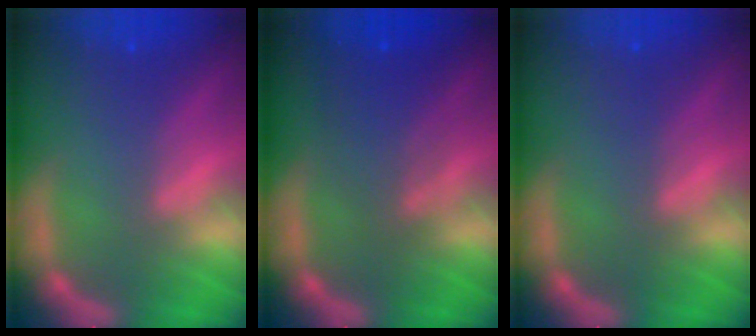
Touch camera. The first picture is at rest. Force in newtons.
{"total": 4.6}
{"total": 0.0}